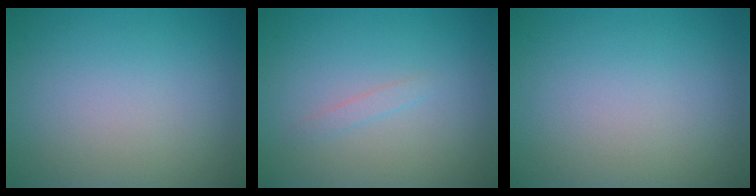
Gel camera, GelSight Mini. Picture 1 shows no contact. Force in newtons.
{"total": 0.8, "press": 0.8, "slide": 0.0}
{"total": 0.0}